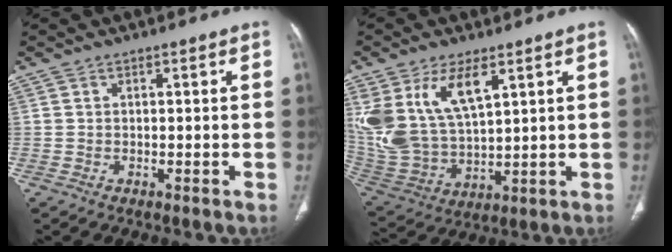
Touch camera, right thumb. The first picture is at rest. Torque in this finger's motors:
{"motor_torque": [1.93, 2.37, 1.55, 0.86, 0.20]}